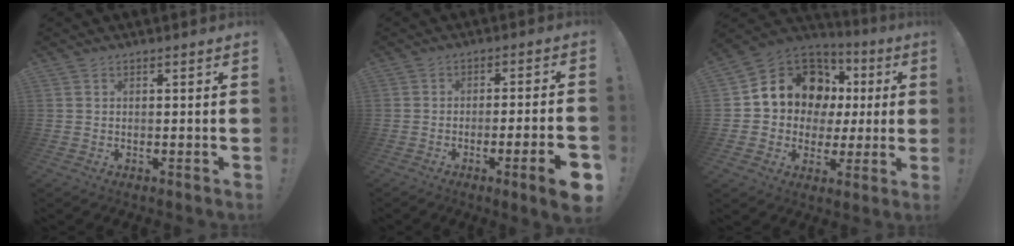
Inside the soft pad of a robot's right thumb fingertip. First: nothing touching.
{"total": 9.4, "force": [-4.0, 0.4, 8.5], "torque": [-0.128, 0.010, -0.057]}
{"total": 14.8, "force": [5.6, 12.1, 6.5], "torque": [-0.098, -0.031, 0.124]}